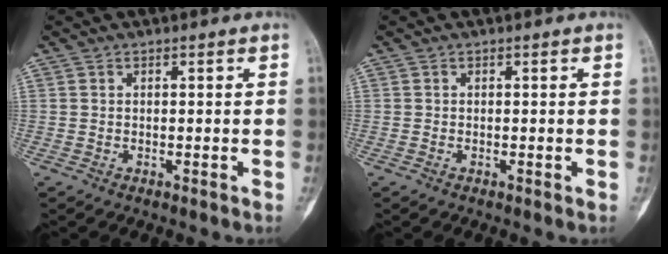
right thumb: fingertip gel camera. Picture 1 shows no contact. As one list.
[{"total": 0.0}]